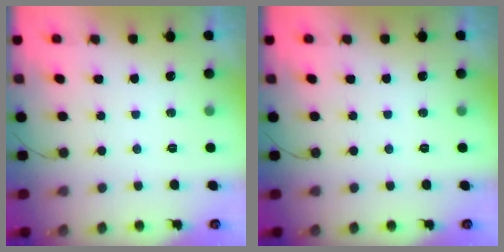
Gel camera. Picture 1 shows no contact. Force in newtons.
{"total": 0.0}